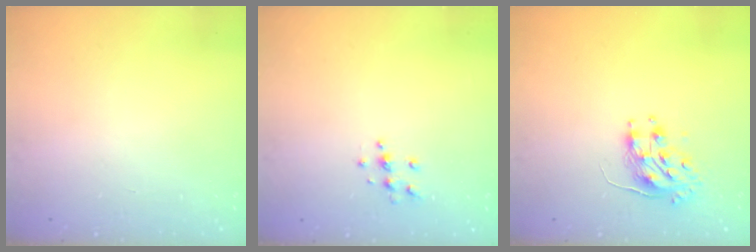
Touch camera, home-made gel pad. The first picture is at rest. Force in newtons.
{"total": 4.7, "press": 4.6, "slide": 0.5}
{"total": 8.6, "press": 8.6, "slide": 0.3}